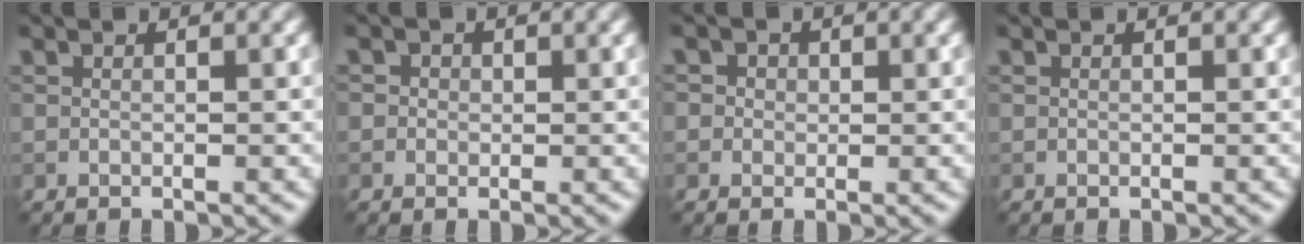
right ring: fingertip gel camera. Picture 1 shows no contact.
{"total": 1.5, "force": [0.5, 1.3, 0.5], "torque": [0.001, 0.004, -0.001]}
{"total": 2.5, "force": [1.0, 2.1, 0.9], "torque": [-0.003, 0.009, 0.003]}
{"total": 0.0}